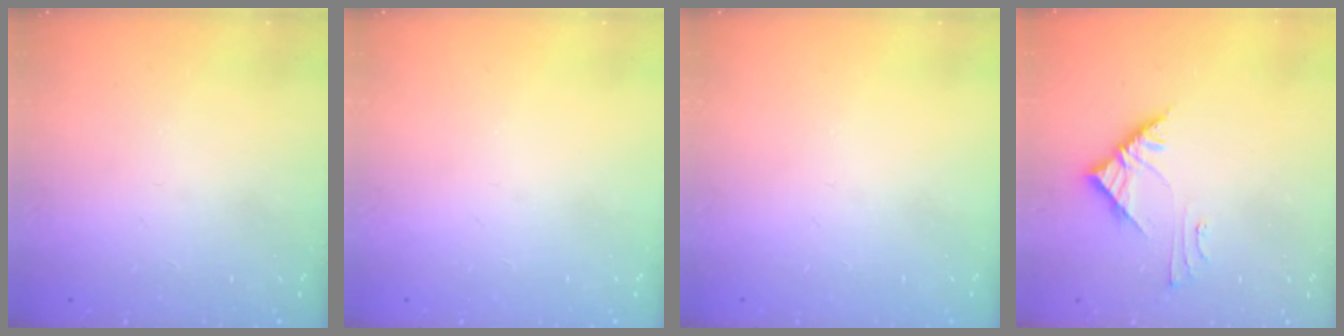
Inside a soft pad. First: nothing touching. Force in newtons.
{"total": 0.0}
{"total": 0.0}
{"total": 6.2, "press": 6.2, "slide": 0.1}